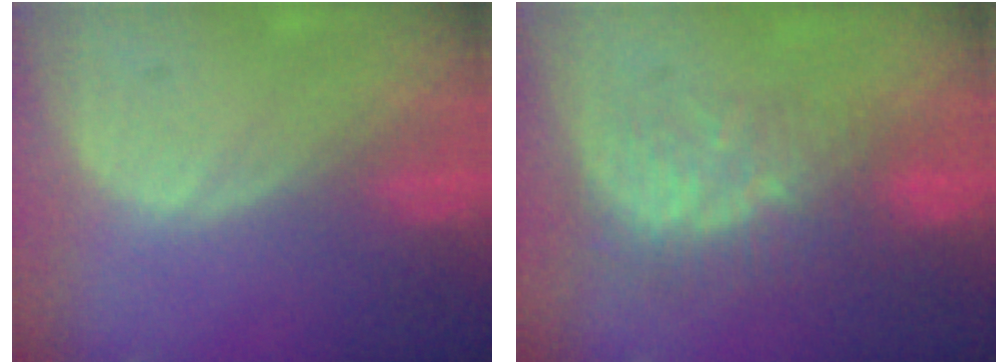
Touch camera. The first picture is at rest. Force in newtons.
{"total": 8.3, "press": 7.4, "slide": 3.7}